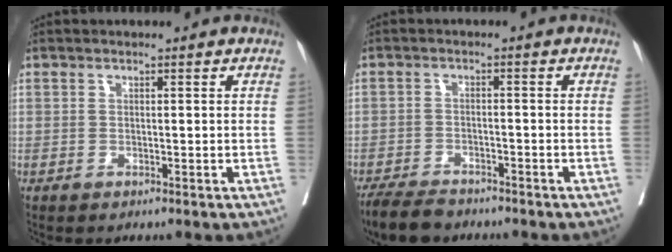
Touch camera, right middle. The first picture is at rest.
{"total": 5.9, "force": [-5.2, 1.8, 2.2], "torque": [-0.035, -0.012, -0.089]}